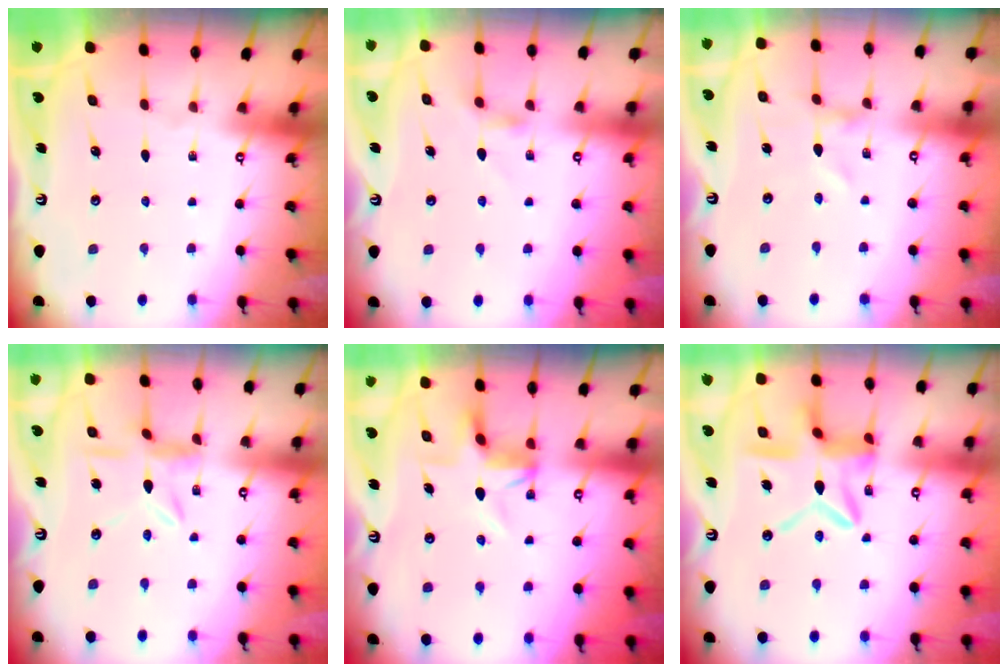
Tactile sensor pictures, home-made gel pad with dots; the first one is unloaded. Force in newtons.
{"total": 3.3, "press": 3.3, "slide": 0.5}
{"total": 0.0}
{"total": 6.0, "press": 5.9, "slide": 0.6}
{"total": 3.9, "press": 3.8, "slide": 0.4}
{"total": 14.4, "press": 14.4, "slide": 1.3}